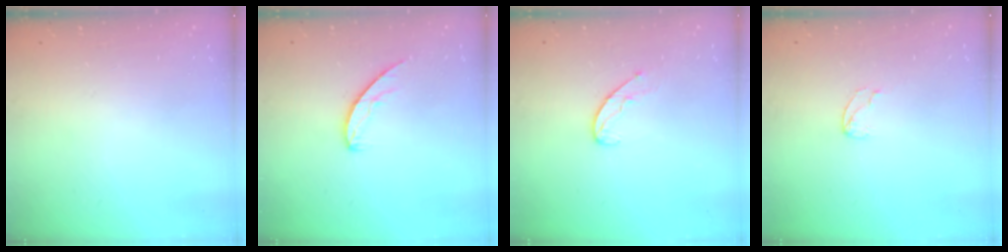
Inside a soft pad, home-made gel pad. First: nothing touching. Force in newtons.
{"total": 6.0, "press": 6.0, "slide": 0.4}
{"total": 6.7, "press": 6.7, "slide": 0.5}
{"total": 2.5, "press": 2.5, "slide": 0.2}